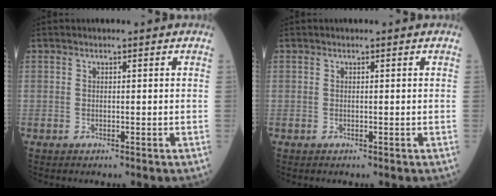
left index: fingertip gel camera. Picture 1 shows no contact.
{"total": 0.0}